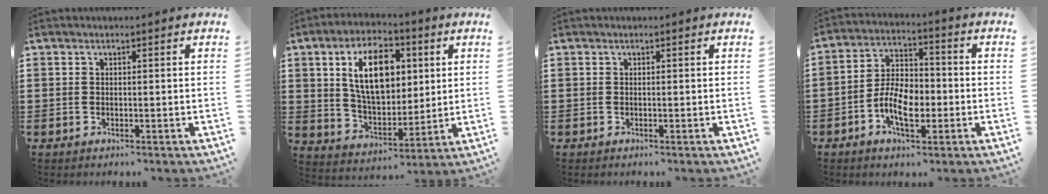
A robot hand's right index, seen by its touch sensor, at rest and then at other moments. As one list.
[{"total": 12.5, "force": [3.7, 7.0, 9.7], "torque": [-0.183, 0.013, 0.062]}, {"total": 0.0}, {"total": 7.6, "force": [-2.6, 4.2, 5.7], "torque": [-0.120, 0.003, -0.055]}]